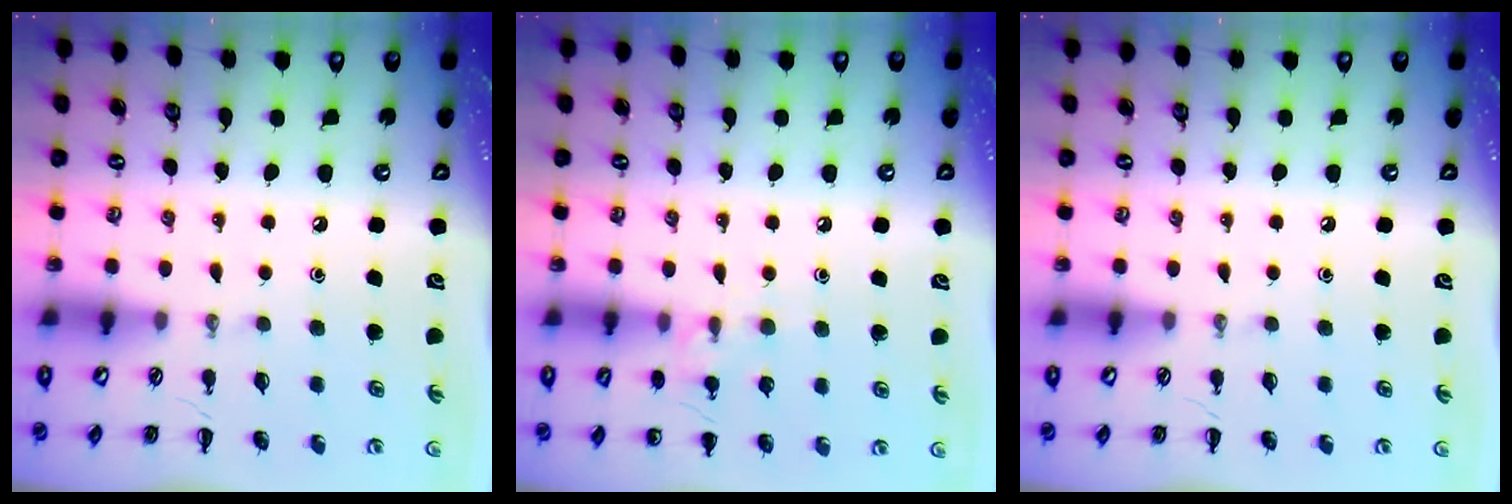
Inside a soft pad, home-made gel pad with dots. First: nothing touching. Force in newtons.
{"total": 8.6, "press": 8.4, "slide": 2.0}
{"total": 0.0}